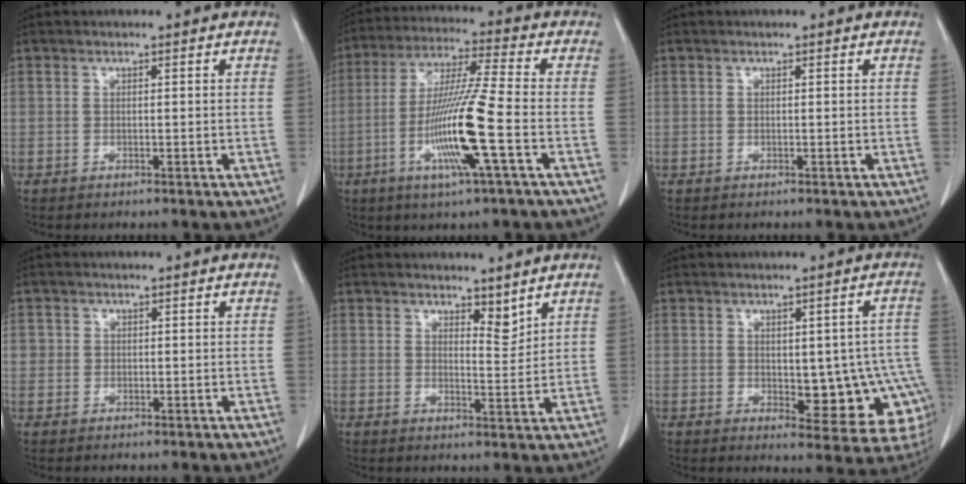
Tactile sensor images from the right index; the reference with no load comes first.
{"total": 13.6, "force": [-4.0, -0.6, 13.0], "torque": [-0.260, -0.013, -0.082]}
{"total": 0.0}
{"total": 1.6, "force": [0.2, 1.5, 0.2], "torque": [0.010, 0.004, 0.001]}
{"total": 3.1, "force": [2.6, 1.0, 1.4], "torque": [-0.021, -0.011, 0.045]}
{"total": 12.0, "force": [-1.5, 5.4, 10.6], "torque": [-0.097, 0.011, -0.004]}